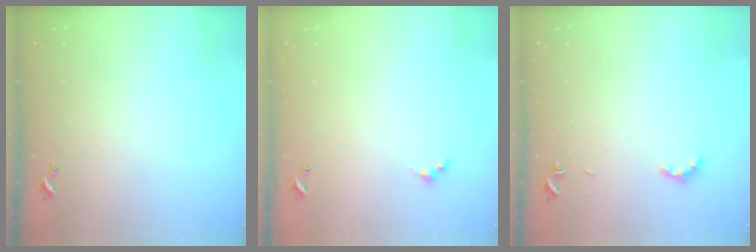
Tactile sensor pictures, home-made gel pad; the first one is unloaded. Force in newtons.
{"total": 1.5, "press": 1.4, "slide": 0.3}
{"total": 3.5, "press": 3.4, "slide": 1.0}